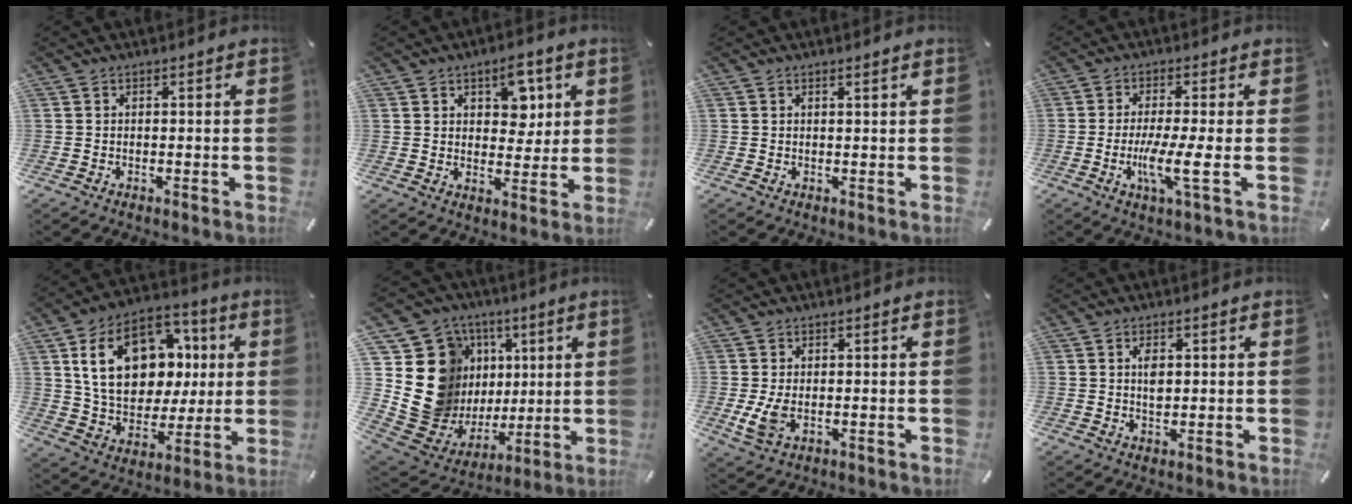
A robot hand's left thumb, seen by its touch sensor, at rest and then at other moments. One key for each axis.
{"total": 8.5, "fx": 3.9, "fy": 5.7, "fz": 5.0, "tx": -0.055, "ty": -0.008, "tz": 0.064}
{"total": 0.8, "fx": 0.6, "fy": -0.1, "fz": 0.5, "tx": -0.009, "ty": -0.002, "tz": 0.011}
{"total": 8.4, "fx": -1.7, "fy": 0.9, "fz": 8.2, "tx": -0.171, "ty": -0.023, "tz": -0.036}
{"total": 20.4, "fx": 5.1, "fy": 15.2, "fz": 12.6, "tx": -0.224, "ty": -0.002, "tz": 0.097}
{"total": 19.0, "fx": 3.9, "fy": 17.5, "fz": 6.3, "tx": -0.094, "ty": -0.049, "tz": 0.115}
{"total": 4.6, "fx": -0.4, "fy": 2.8, "fz": 3.6, "tx": -0.083, "ty": -0.002, "tz": -0.007}
{"total": 3.2, "fx": 0.6, "fy": 1.8, "fz": 2.5, "tx": -0.039, "ty": -0.001, "tz": 0.006}